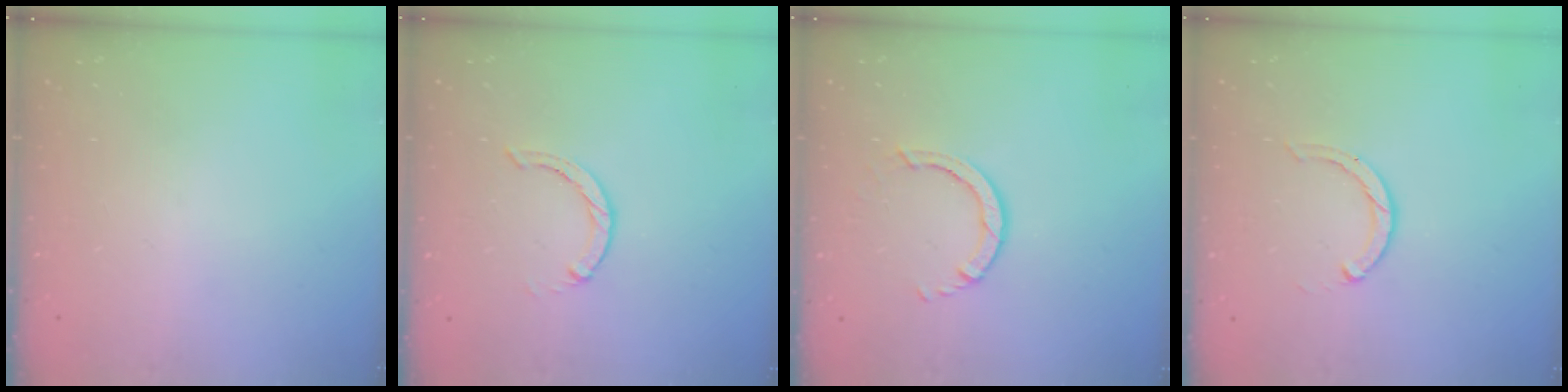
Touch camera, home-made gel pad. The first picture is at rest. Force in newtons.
{"total": 0.0}
{"total": 3.0, "press": 3.0, "slide": 0.4}
{"total": 2.3, "press": 2.3, "slide": 0.4}